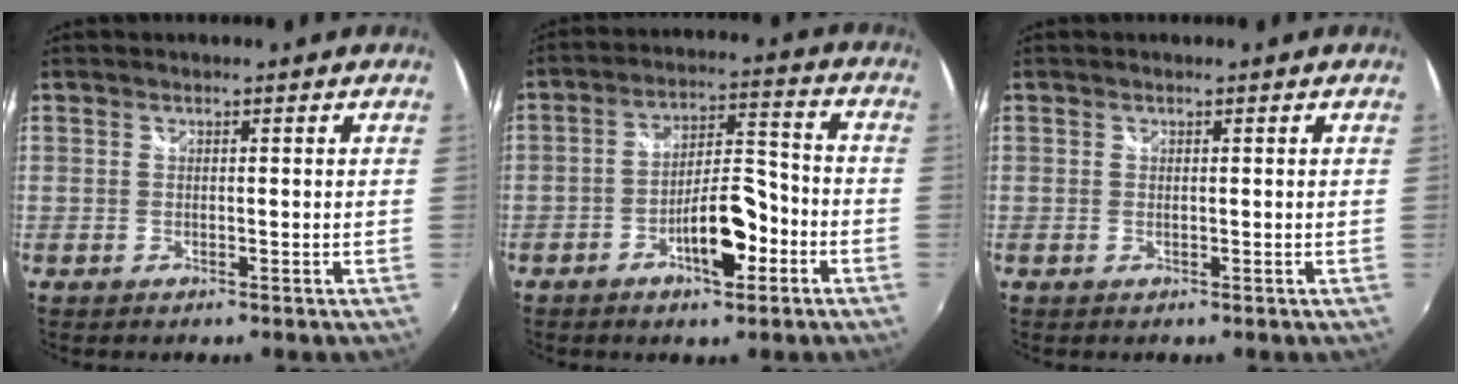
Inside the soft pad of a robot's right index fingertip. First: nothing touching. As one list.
[{"total": 9.8, "force": [-4.7, 3.5, 7.9], "torque": [-0.135, 0.012, -0.068]}, {"total": 0.0}]